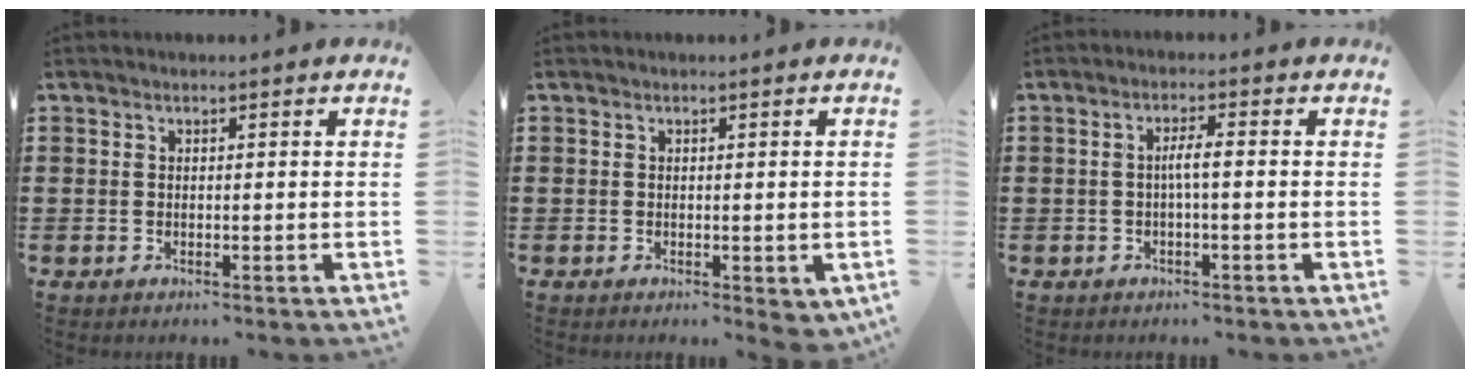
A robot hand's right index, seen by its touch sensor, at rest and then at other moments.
{"total": 0.5, "force": [0.0, 0.3, 0.5], "torque": [-0.009, 0.001, 0.000]}
{"total": 2.5, "force": [-0.4, 0.2, 2.5], "torque": [-0.047, 0.001, -0.009]}